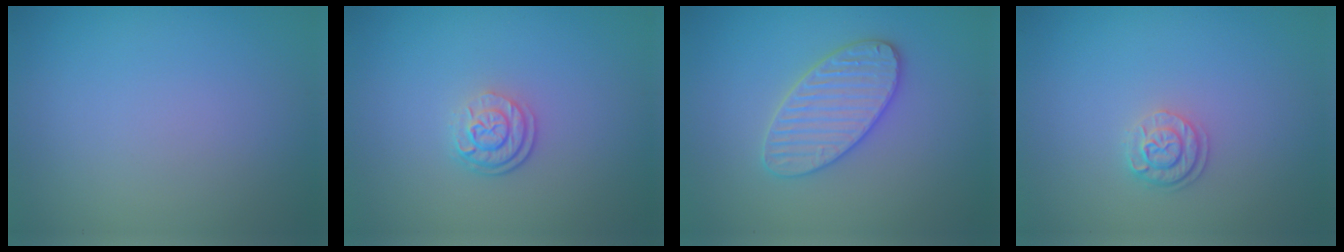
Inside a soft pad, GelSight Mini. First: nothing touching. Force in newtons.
{"total": 2.7, "press": 2.0, "slide": 1.8}
{"total": 3.5, "press": 3.5, "slide": 0.3}
{"total": 1.9, "press": 1.7, "slide": 0.9}